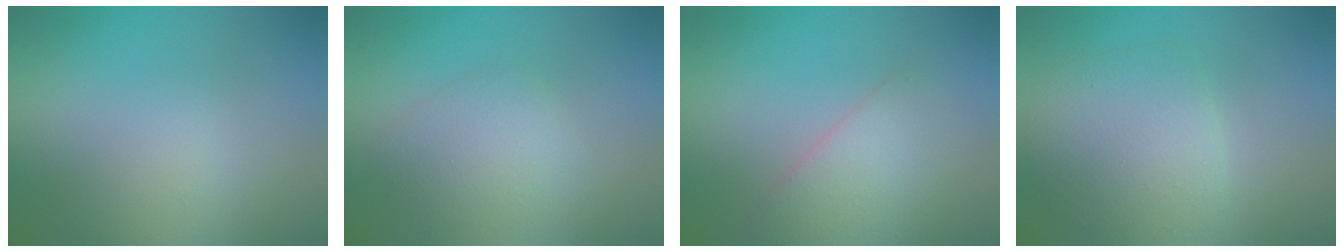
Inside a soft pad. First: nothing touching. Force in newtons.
{"total": 2.4, "press": 2.4, "slide": 0.1}
{"total": 2.6, "press": 2.6, "slide": 0.1}
{"total": 4.0, "press": 4.0, "slide": 0.1}